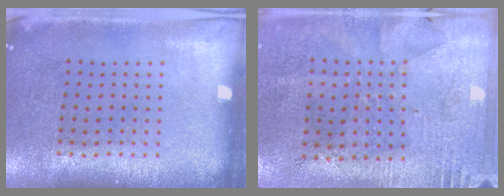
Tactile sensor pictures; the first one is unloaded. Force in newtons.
{"total": 2.7, "press": 2.3, "slide": 1.5}